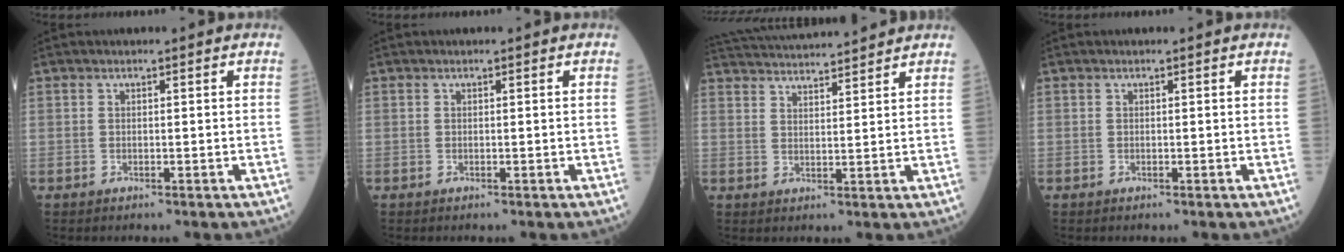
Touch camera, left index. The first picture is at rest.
{"total": 0.0}
{"total": 14.0, "force": [13.3, 0.9, 4.1], "torque": [-0.085, 0.034, 0.206]}
{"total": 0.0}